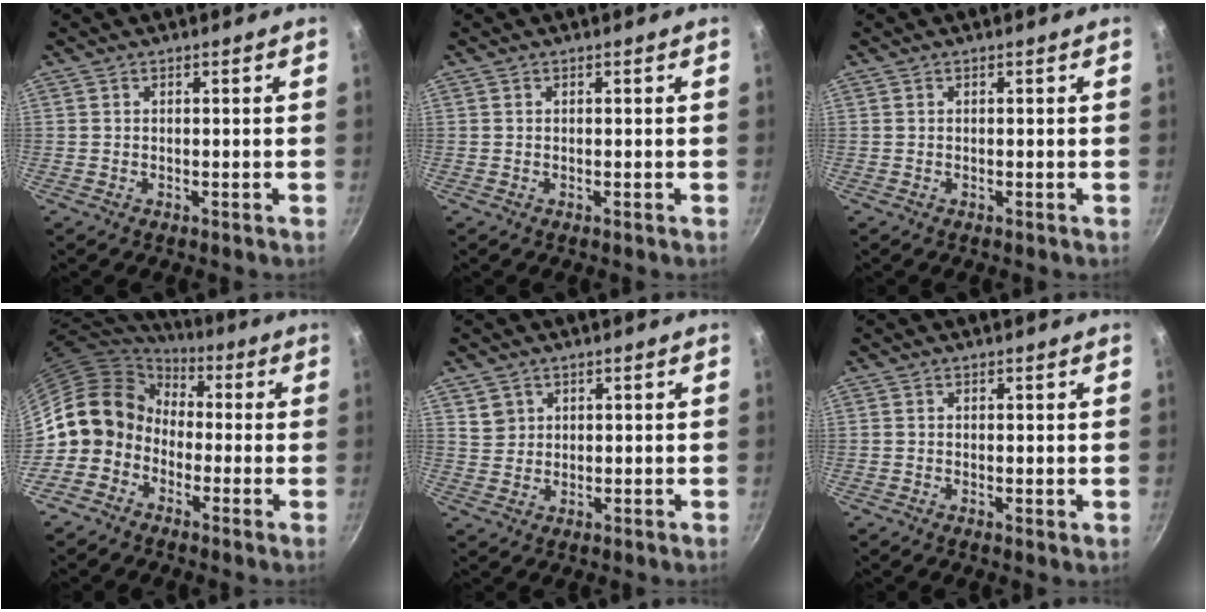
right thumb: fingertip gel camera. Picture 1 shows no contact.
{"total": 0.0}
{"total": 0.0}
{"total": 10.9, "force": [-1.3, 9.8, 4.7], "torque": [-0.048, 0.042, -0.043]}
{"total": 3.1, "force": [1.4, 2.7, 0.6], "torque": [0.010, 0.004, 0.029]}
{"total": 0.6, "force": [0.2, 0.3, 0.4], "torque": [-0.006, -0.006, 0.001]}